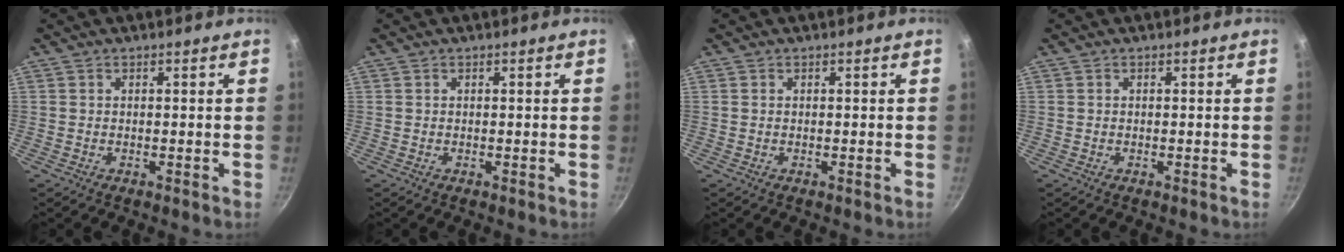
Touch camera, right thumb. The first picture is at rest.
{"total": 0.0}
{"total": 0.0}
{"total": 0.0}